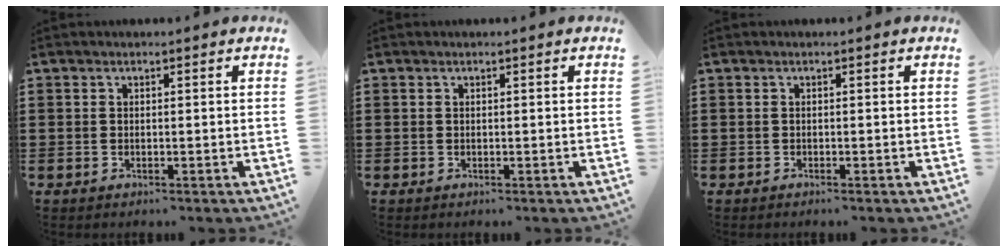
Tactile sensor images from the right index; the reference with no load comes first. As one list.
[{"total": 0.0}, {"total": 0.0}]